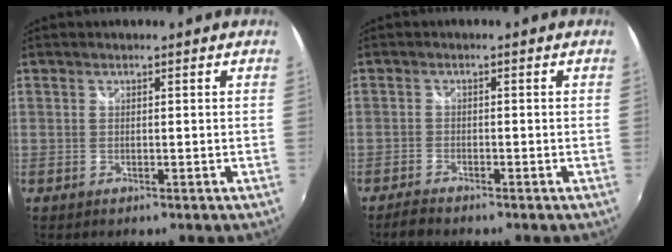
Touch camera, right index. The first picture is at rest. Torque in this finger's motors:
{"motor_torque": [0.10, -0.01, 0.06, 0.00]}